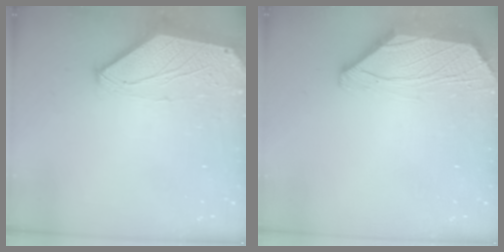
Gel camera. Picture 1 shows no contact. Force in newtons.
{"total": 1.6, "press": 1.5, "slide": 0.6}